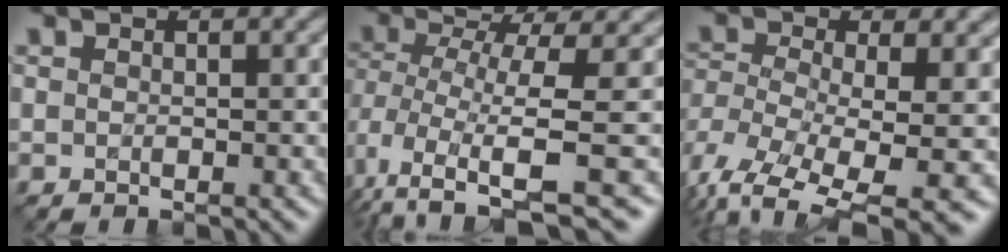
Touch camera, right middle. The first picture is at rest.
{"total": 7.3, "force": [-1.5, 2.6, 6.6], "torque": [-0.134, -0.014, -0.023]}
{"total": 11.1, "force": [-4.3, 5.9, 8.3], "torque": [-0.174, -0.019, -0.034]}